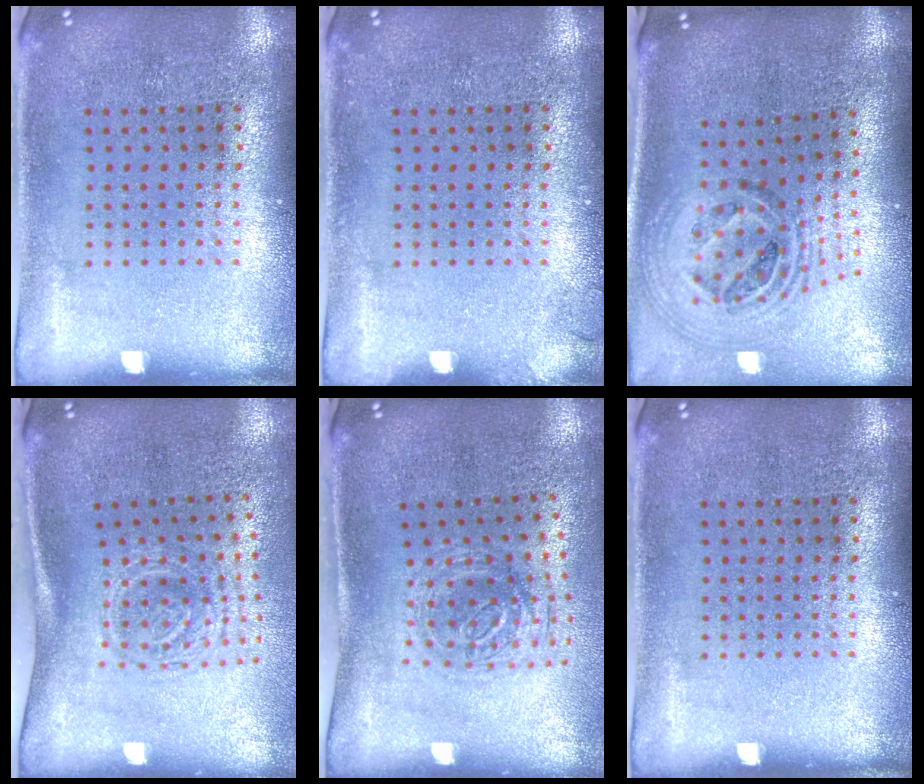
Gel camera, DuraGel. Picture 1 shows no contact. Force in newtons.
{"total": 0.7, "press": 0.7, "slide": 0.2}
{"total": 1.8, "press": 1.5, "slide": 1.1}
{"total": 1.8, "press": 1.3, "slide": 1.3}
{"total": 1.1, "press": 1.0, "slide": 0.4}
{"total": 0.0}